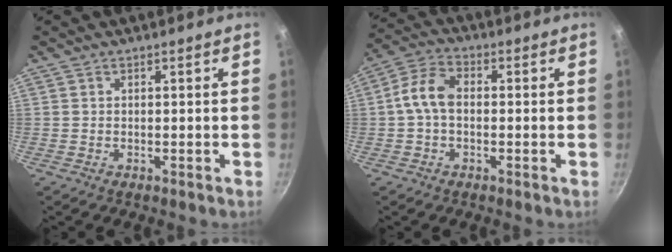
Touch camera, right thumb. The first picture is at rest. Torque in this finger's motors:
{"motor_torque": [2.50, 2.51, 1.57, -1.20, 0.31]}